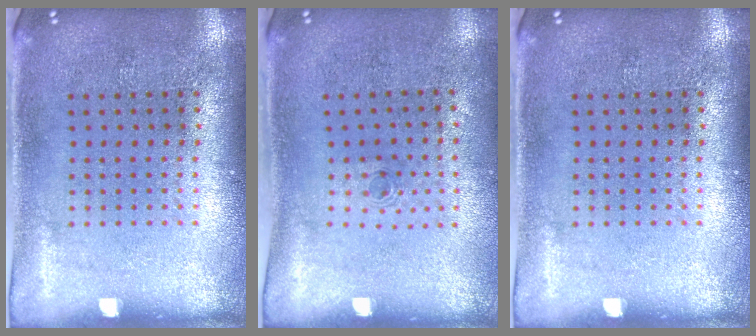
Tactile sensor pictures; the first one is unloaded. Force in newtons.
{"total": 0.6, "press": 0.3, "slide": 0.5}
{"total": 0.0}